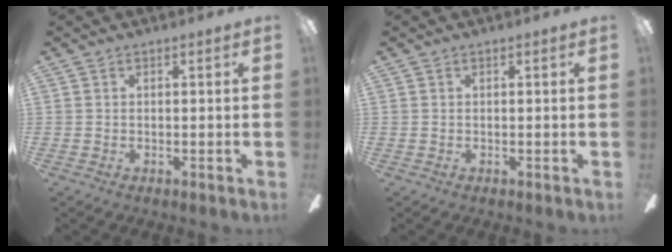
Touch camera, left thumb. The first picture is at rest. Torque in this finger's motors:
{"motor_torque": [0.02, 0.00, -0.06, 0.02, 0.00]}